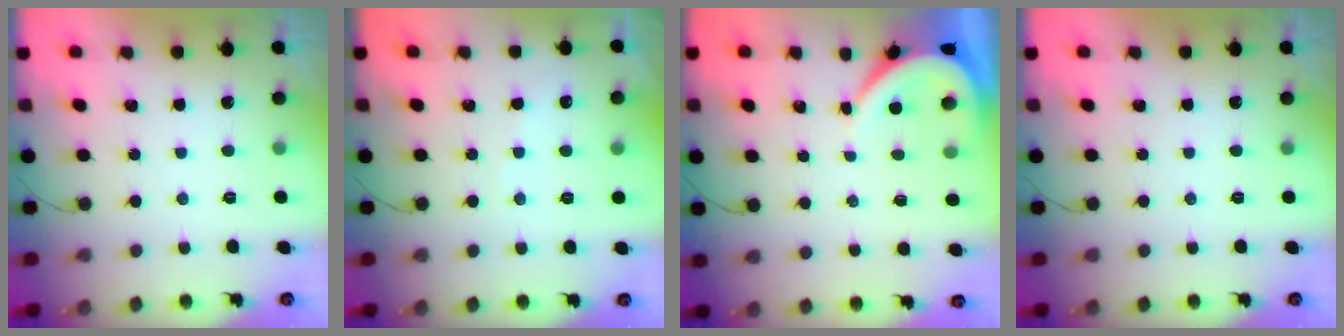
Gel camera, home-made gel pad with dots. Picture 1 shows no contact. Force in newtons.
{"total": 1.8, "press": 1.7, "slide": 0.3}
{"total": 3.9, "press": 3.8, "slide": 0.4}
{"total": 0.0}